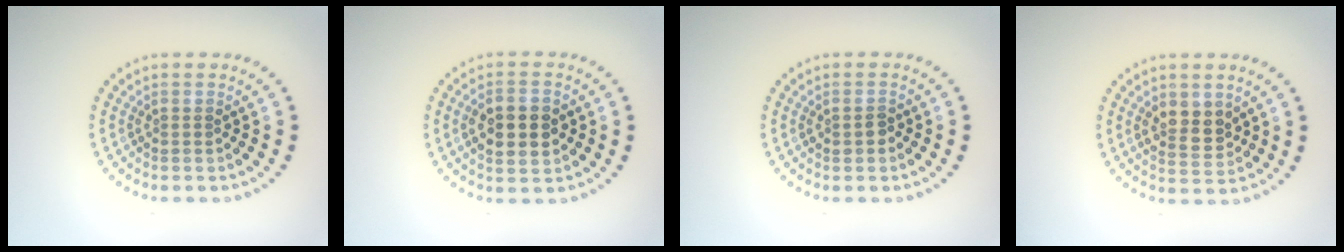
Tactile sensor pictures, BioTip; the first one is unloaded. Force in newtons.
{"total": 4.6, "press": 4.6, "slide": 0.1}
{"total": 1.2, "press": 1.2, "slide": 0.0}
{"total": 3.0, "press": 2.9, "slide": 0.8}